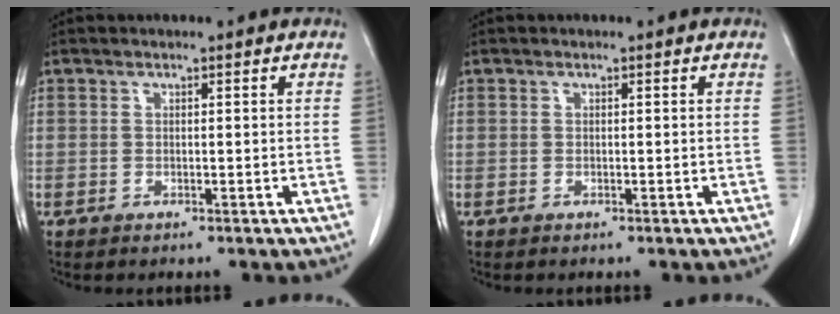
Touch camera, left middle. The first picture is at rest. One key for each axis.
{"total": 0.0}